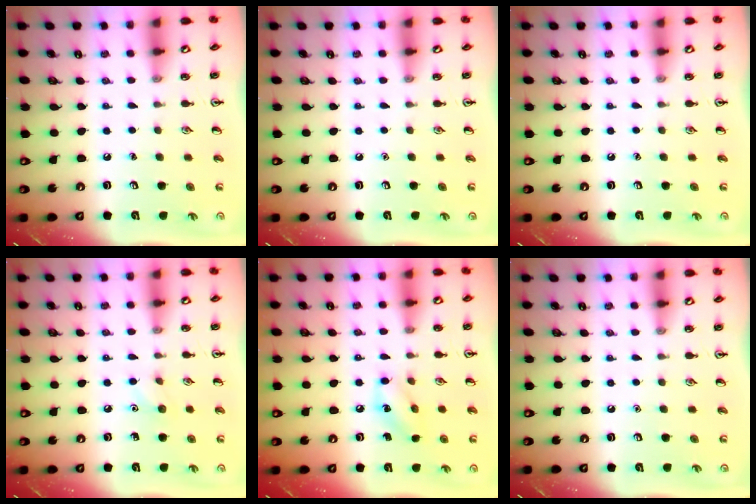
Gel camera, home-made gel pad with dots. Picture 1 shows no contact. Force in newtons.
{"total": 0.0}
{"total": 0.0}
{"total": 5.5, "press": 5.2, "slide": 1.8}
{"total": 6.8, "press": 6.7, "slide": 0.9}
{"total": 0.0}